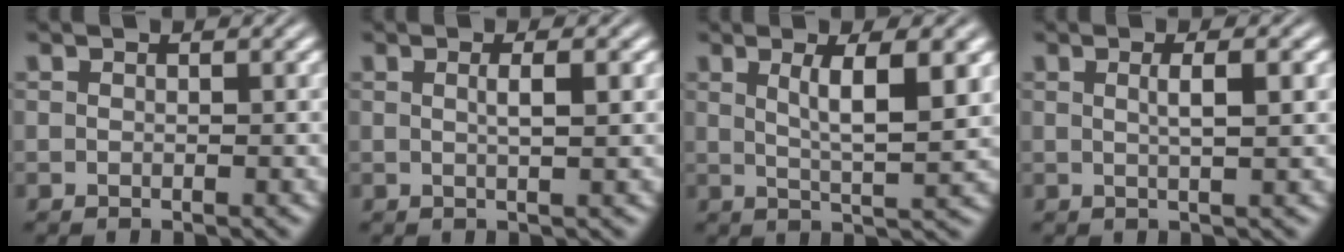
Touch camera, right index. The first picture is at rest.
{"total": 1.8, "force": [0.2, -1.0, 1.4], "torque": [-0.014, -0.001, 0.007]}
{"total": 4.1, "force": [1.2, -0.8, 3.9], "torque": [-0.049, -0.006, 0.030]}
{"total": 2.1, "force": [0.4, -1.1, 1.8], "torque": [-0.019, 0.000, 0.010]}